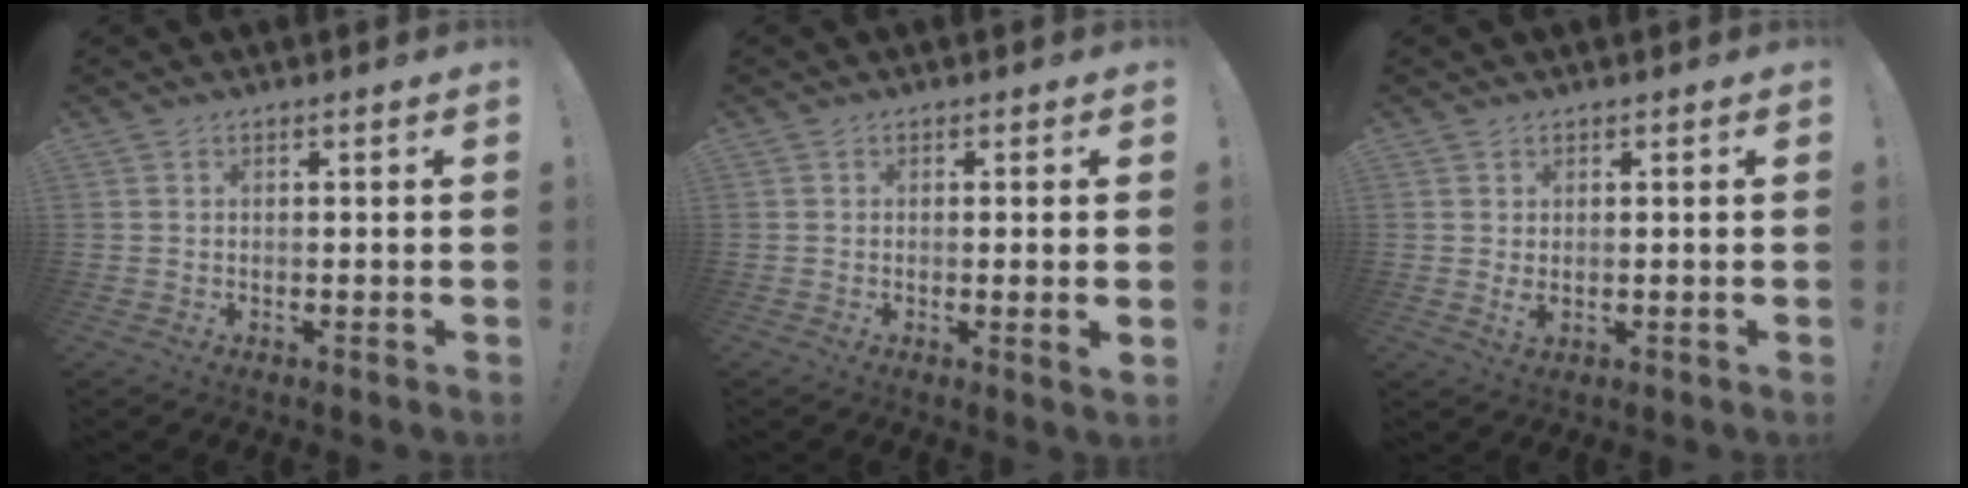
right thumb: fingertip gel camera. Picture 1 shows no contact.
{"total": 2.4, "force": [0.2, -0.6, 2.4], "torque": [-0.035, -0.009, 0.002]}
{"total": 2.1, "force": [0.7, 1.1, 1.7], "torque": [-0.019, -0.005, 0.012]}